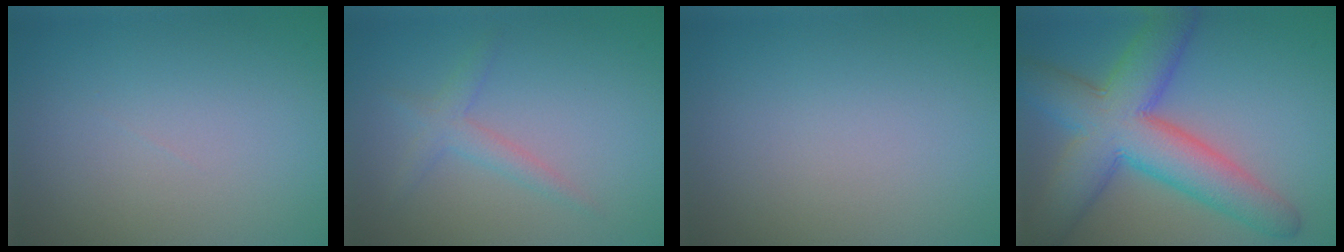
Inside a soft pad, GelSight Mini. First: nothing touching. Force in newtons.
{"total": 1.9, "press": 1.9, "slide": 0.1}
{"total": 0.0}
{"total": 10.0, "press": 10.0, "slide": 0.2}